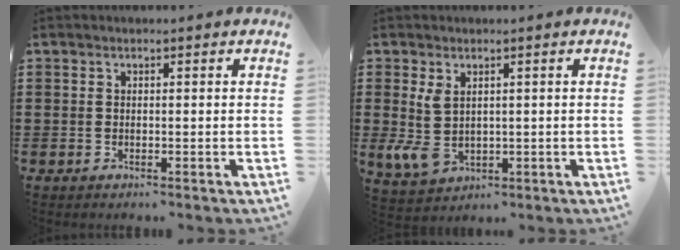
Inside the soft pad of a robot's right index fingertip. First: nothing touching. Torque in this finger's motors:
{"motor_torque": [0.90, 0.29, 0.49, 0.14]}